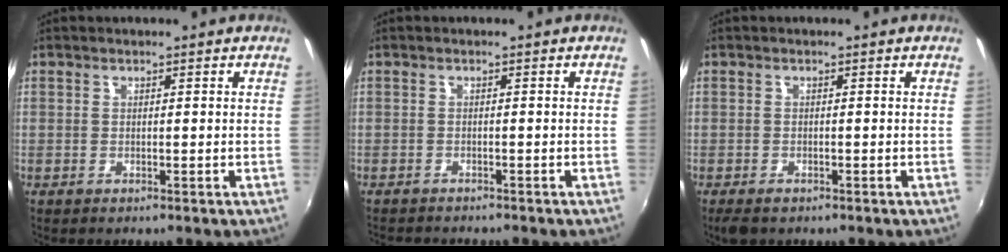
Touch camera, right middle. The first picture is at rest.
{"total": 2.7, "force": [-2.6, 0.4, 0.6], "torque": [-0.024, -0.016, -0.045]}
{"total": 3.1, "force": [-2.2, 1.4, 1.6], "torque": [-0.038, -0.013, -0.038]}